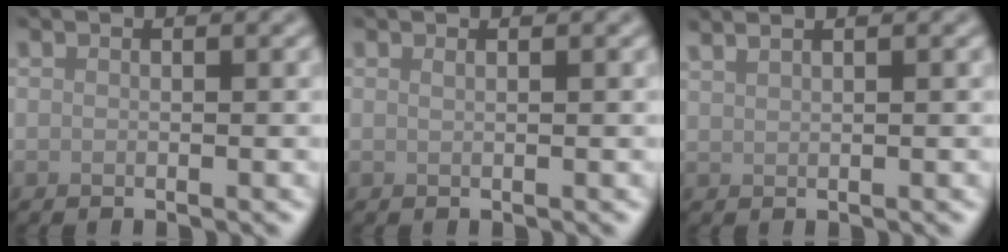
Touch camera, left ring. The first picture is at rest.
{"total": 0.6, "force": [0.4, 0.3, 0.4], "torque": [-0.001, -0.001, 0.004]}
{"total": 2.6, "force": [2.0, 1.0, 1.4], "torque": [-0.011, 0.011, 0.011]}